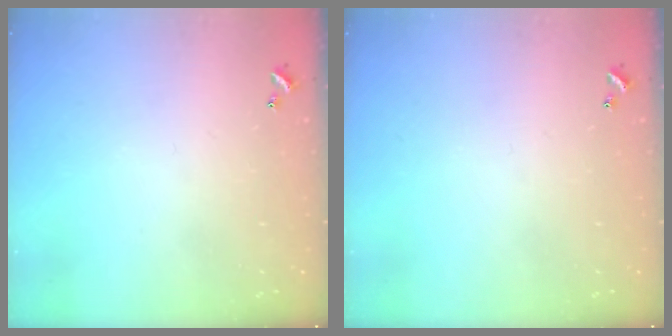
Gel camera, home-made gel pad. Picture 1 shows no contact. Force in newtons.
{"total": 0.0}